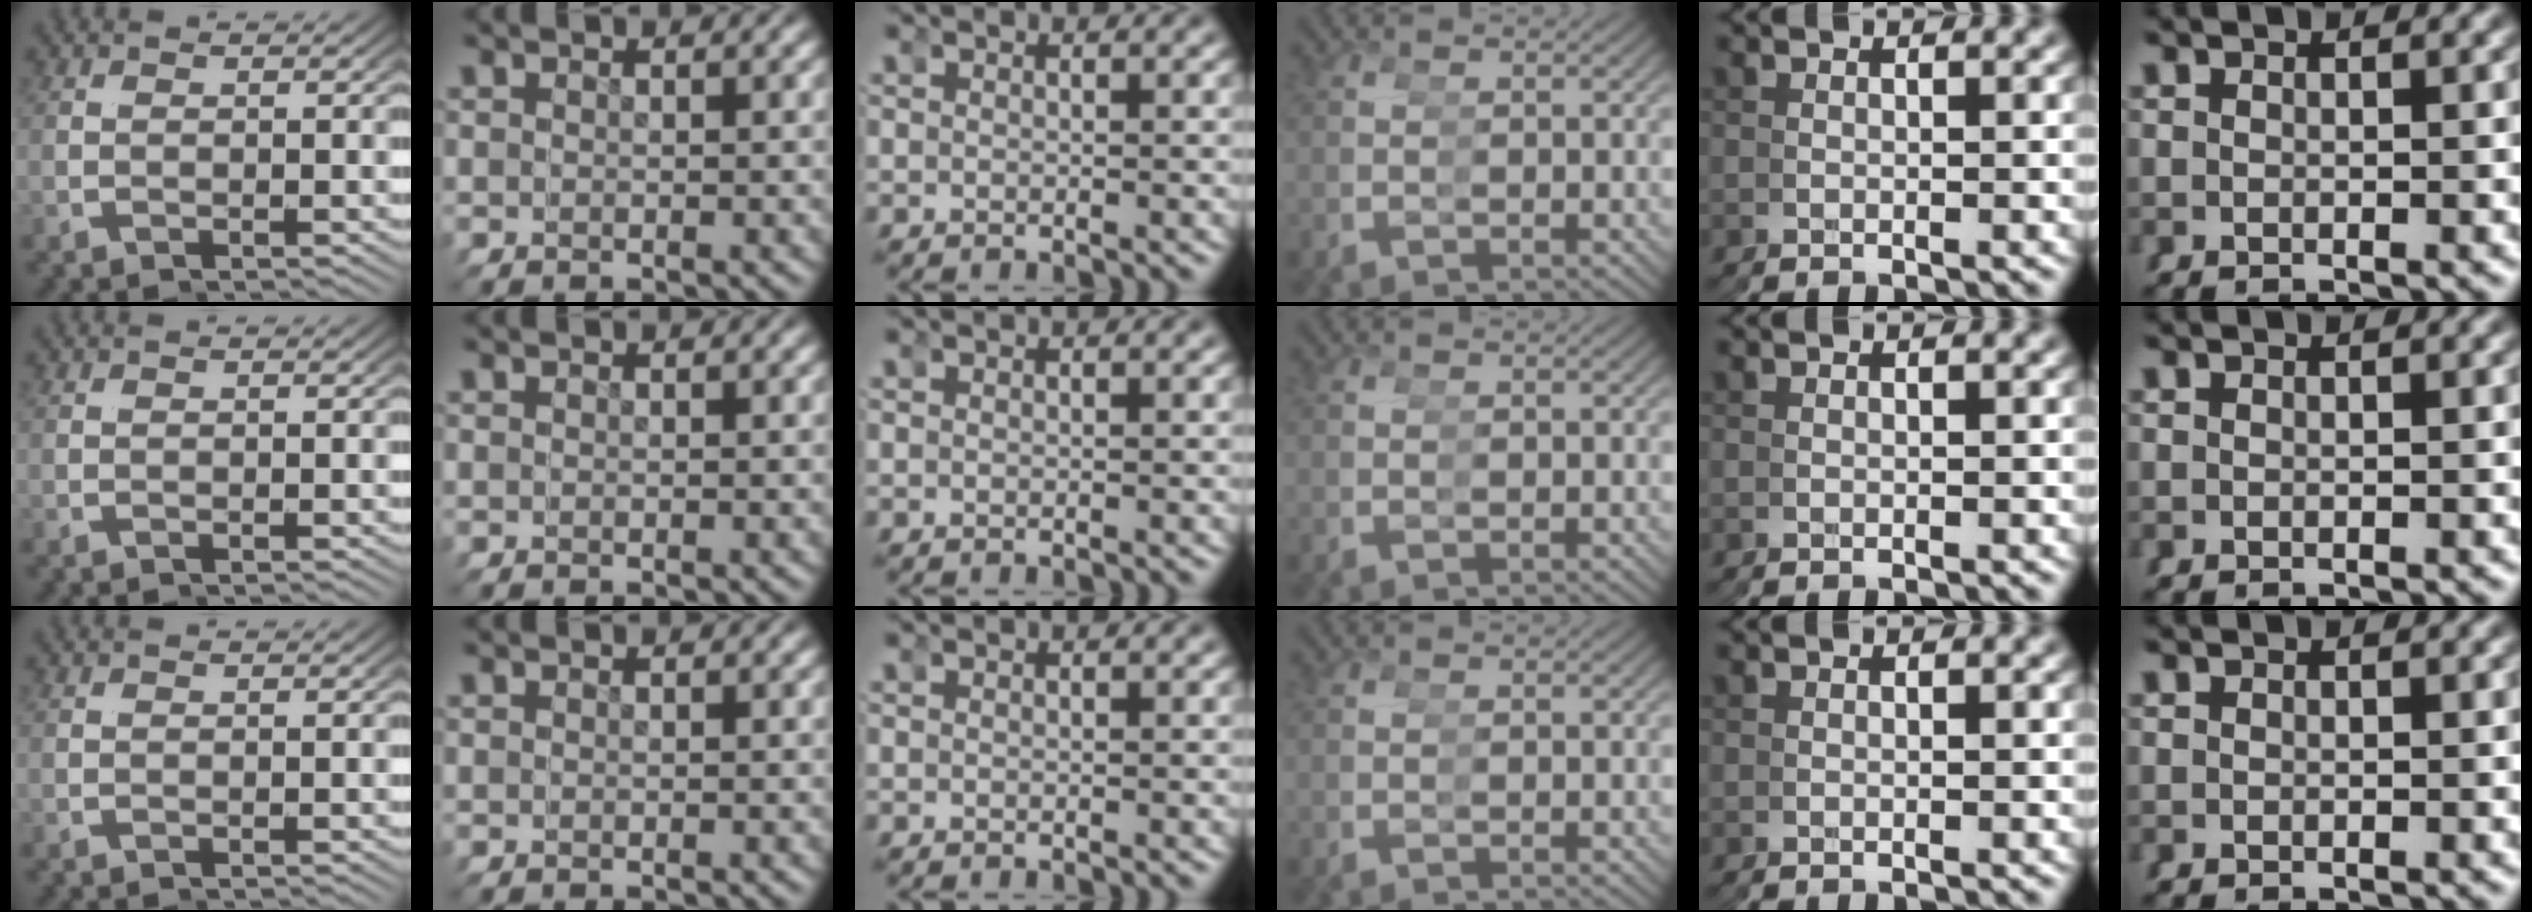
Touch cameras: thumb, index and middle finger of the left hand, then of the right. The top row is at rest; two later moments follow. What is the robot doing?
{"motion": "reach", "object": "sticker"}